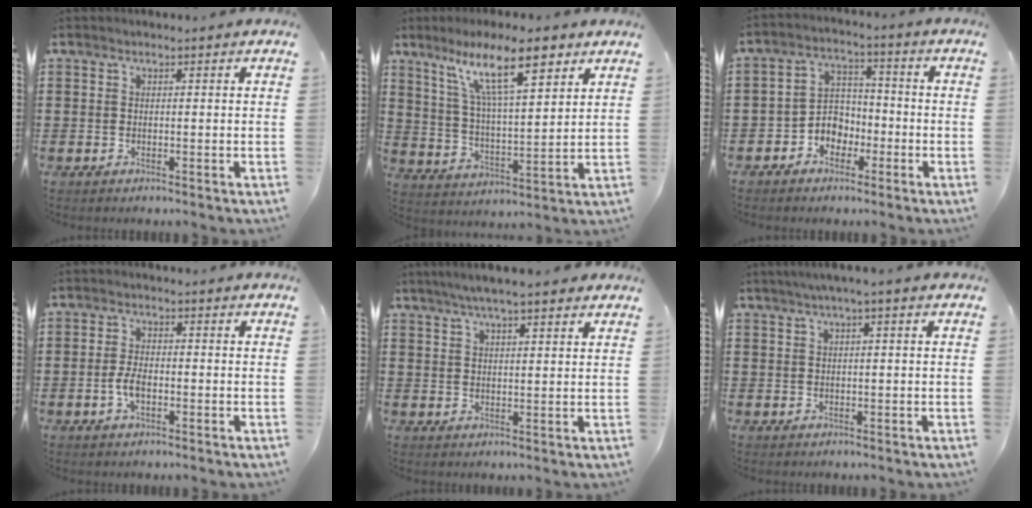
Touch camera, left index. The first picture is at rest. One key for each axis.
{"total": 13.2, "fx": 8.3, "fy": 3.4, "fz": 9.7, "tx": -0.187, "ty": -0.019, "tz": 0.141}
{"total": 4.9, "fx": -2.7, "fy": 3.8, "fz": 1.2, "tx": -0.033, "ty": 0.009, "tz": -0.057}
{"total": 3.4, "fx": -1.0, "fy": 1.5, "fz": 2.8, "tx": -0.074, "ty": -0.003, "tz": -0.025}
{"total": 4.8, "fx": 3.8, "fy": 0.4, "fz": 2.9, "tx": -0.064, "ty": -0.001, "tz": 0.066}
{"total": 1.5, "fx": 0.5, "fy": -0.1, "fz": 1.4, "tx": -0.026, "ty": 0.000, "tz": 0.008}